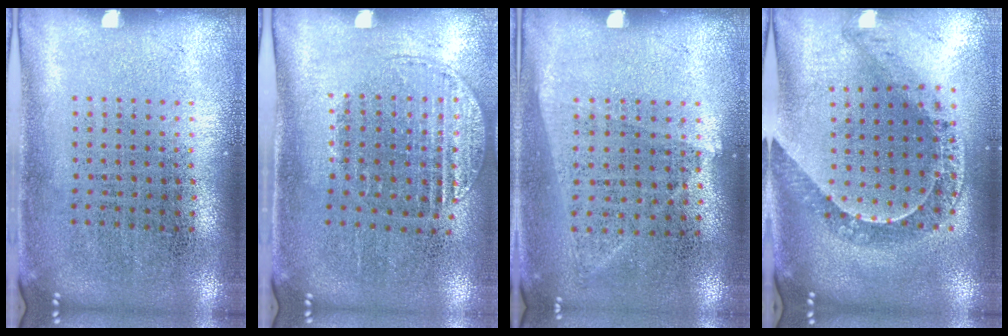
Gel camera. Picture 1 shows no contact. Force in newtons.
{"total": 1.3, "press": 1.1, "slide": 0.7}
{"total": 1.0, "press": 0.9, "slide": 0.4}
{"total": 1.0, "press": 1.0, "slide": 0.3}